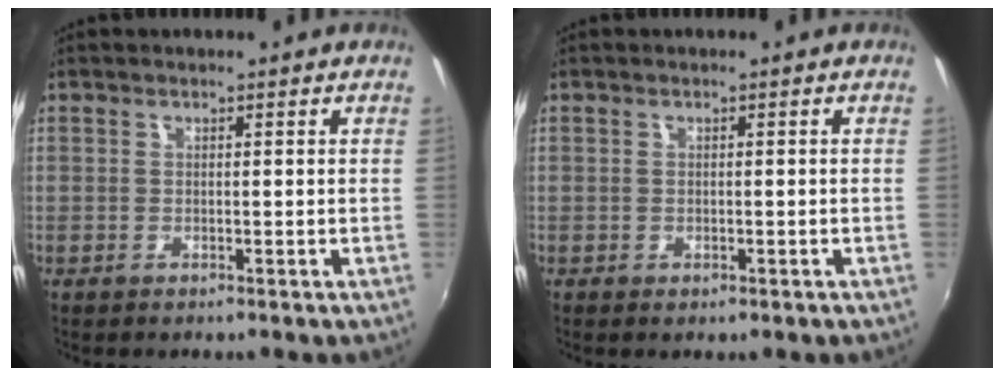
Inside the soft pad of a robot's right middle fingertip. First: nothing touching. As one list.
[{"total": 0.9, "force": [-0.5, 0.6, 0.4], "torque": [-0.007, -0.005, -0.010]}]